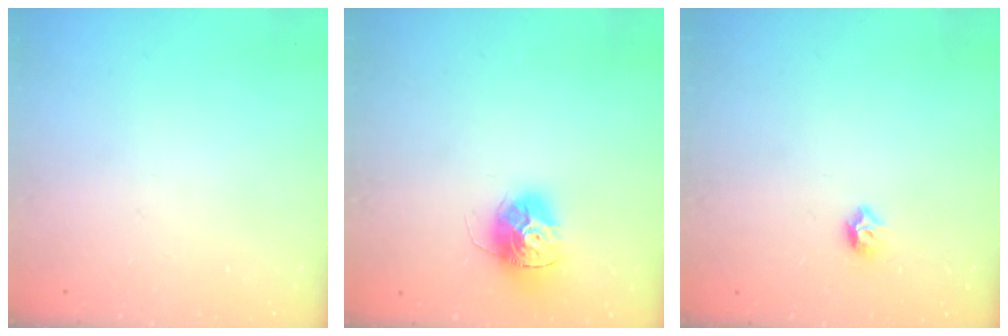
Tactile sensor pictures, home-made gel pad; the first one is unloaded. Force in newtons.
{"total": 13.1, "press": 13.1, "slide": 0.7}
{"total": 5.5, "press": 5.4, "slide": 0.9}